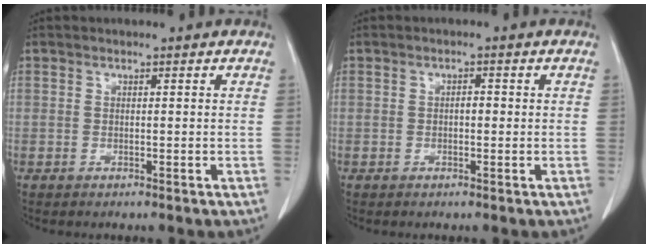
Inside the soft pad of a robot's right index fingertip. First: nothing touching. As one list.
[{"total": 1.1, "force": [-0.1, 0.6, 1.0], "torque": [-0.013, 0.004, -0.003]}]